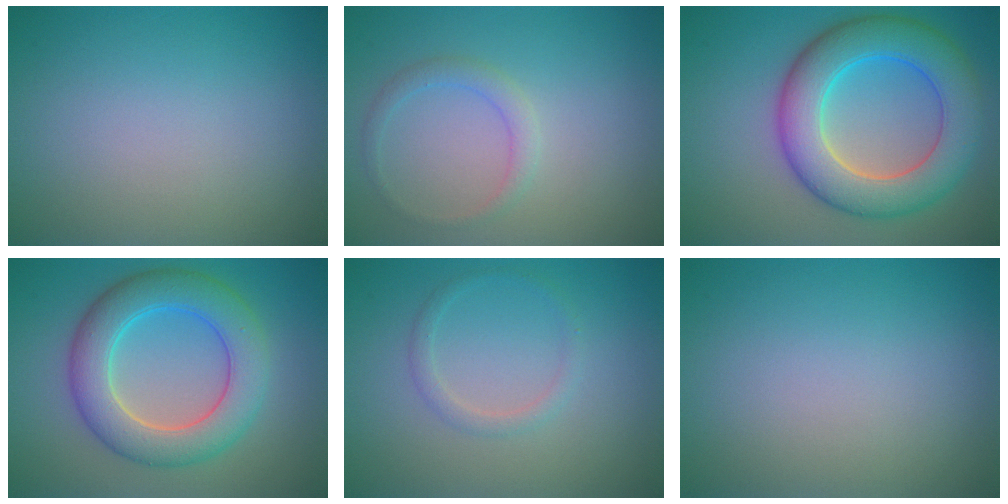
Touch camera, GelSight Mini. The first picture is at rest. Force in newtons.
{"total": 1.6, "press": 1.6, "slide": 0.2}
{"total": 8.8, "press": 8.8, "slide": 0.1}
{"total": 7.1, "press": 7.1, "slide": 0.3}
{"total": 1.3, "press": 1.3, "slide": 0.1}
{"total": 0.0}